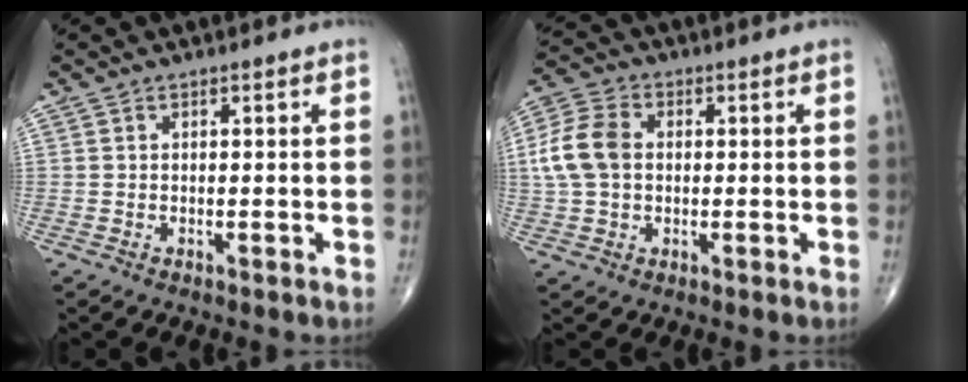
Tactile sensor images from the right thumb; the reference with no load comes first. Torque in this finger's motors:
{"motor_torque": [-0.57, 0.87, 0.29, 0.22, 0.15]}